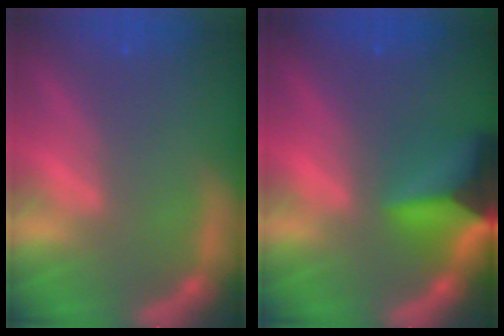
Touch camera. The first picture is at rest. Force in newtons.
{"total": 9.0}